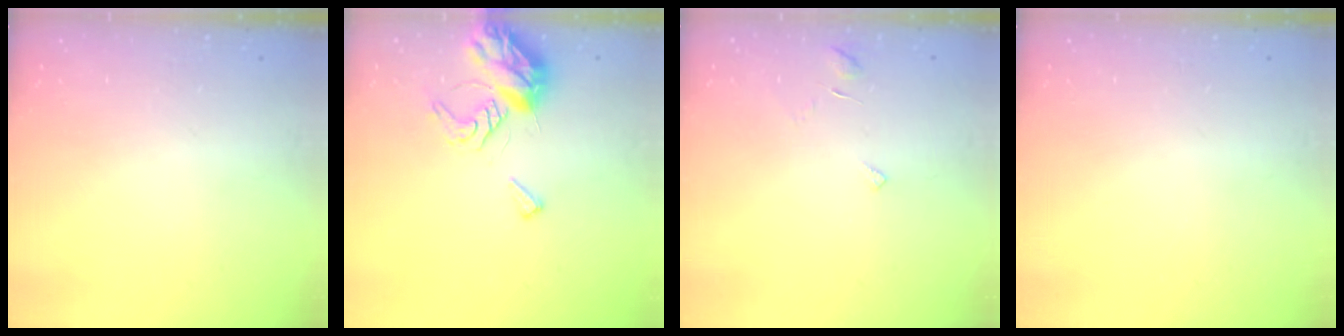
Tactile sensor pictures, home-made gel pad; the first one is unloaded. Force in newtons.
{"total": 8.1, "press": 8.1, "slide": 0.8}
{"total": 3.6, "press": 3.6, "slide": 0.3}
{"total": 0.0}